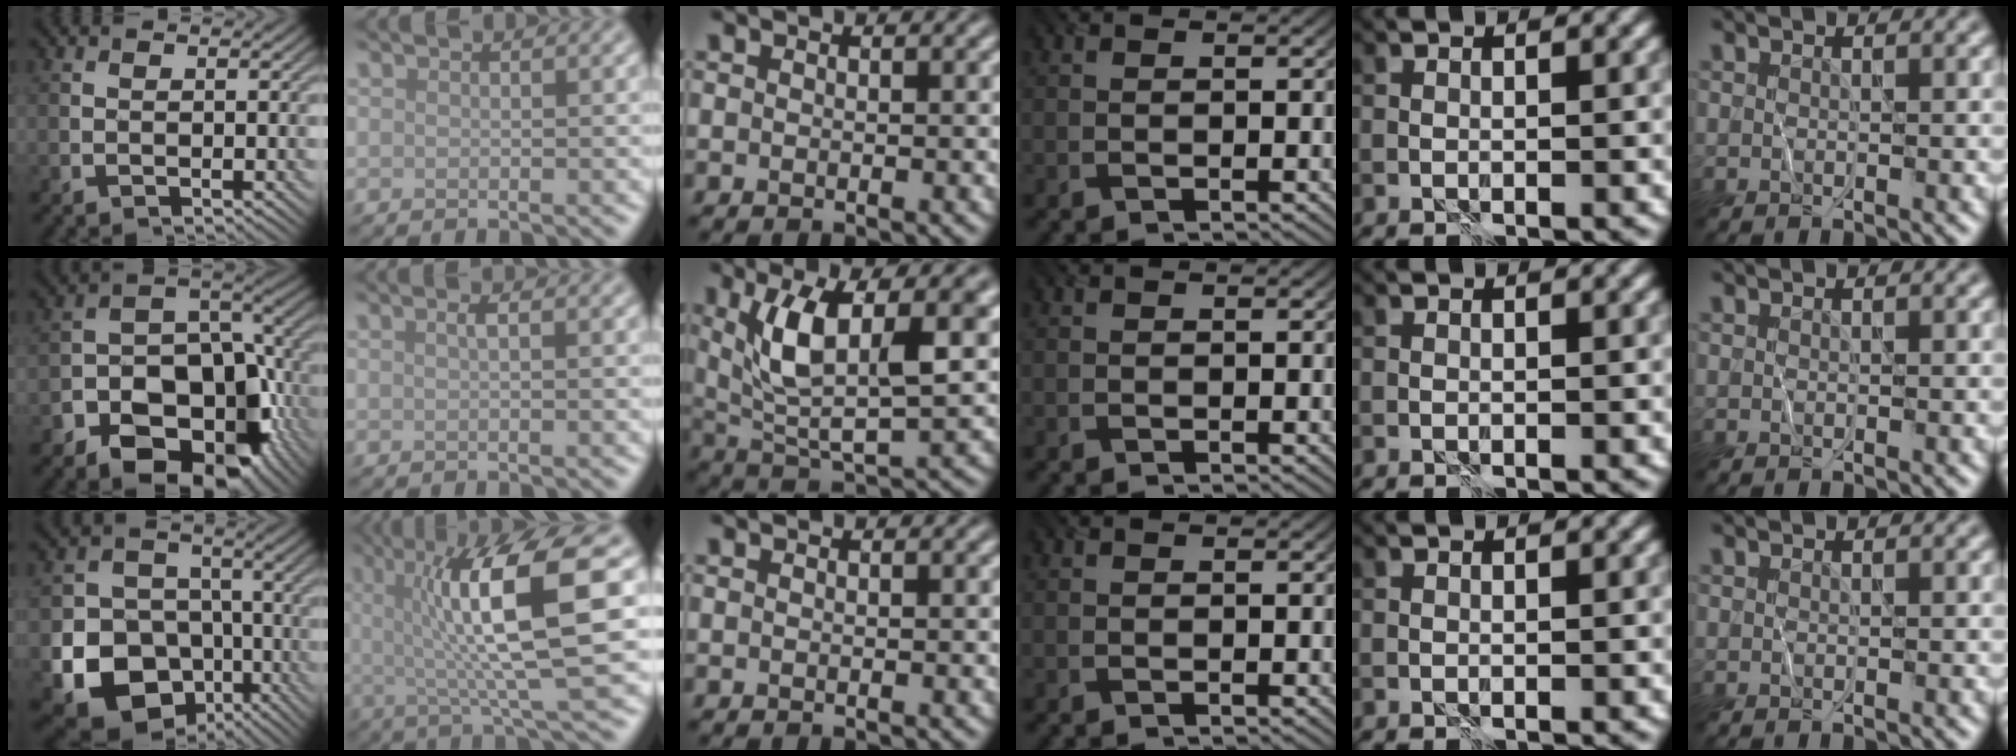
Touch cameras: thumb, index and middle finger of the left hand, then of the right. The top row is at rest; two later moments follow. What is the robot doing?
{"motion": "wrap", "object": "plastic wrap"}